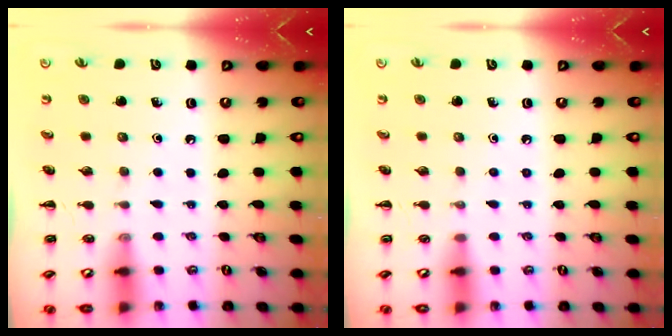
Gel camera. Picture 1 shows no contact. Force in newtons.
{"total": 0.0}